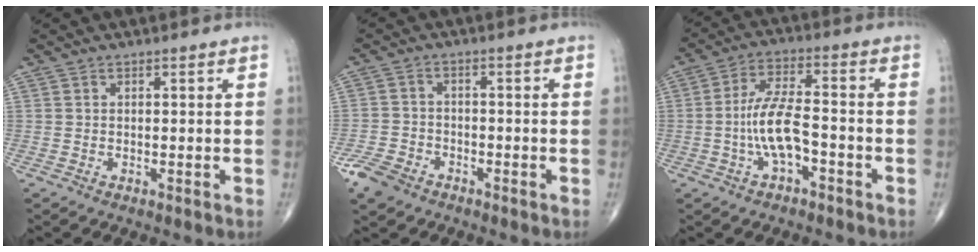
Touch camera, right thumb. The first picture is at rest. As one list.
[{"total": 5.6, "force": [-3.9, 3.4, 2.2], "torque": [-0.046, 0.010, -0.076]}, {"total": 8.8, "force": [-2.6, 3.5, 7.6], "torque": [-0.154, 0.033, -0.052]}]